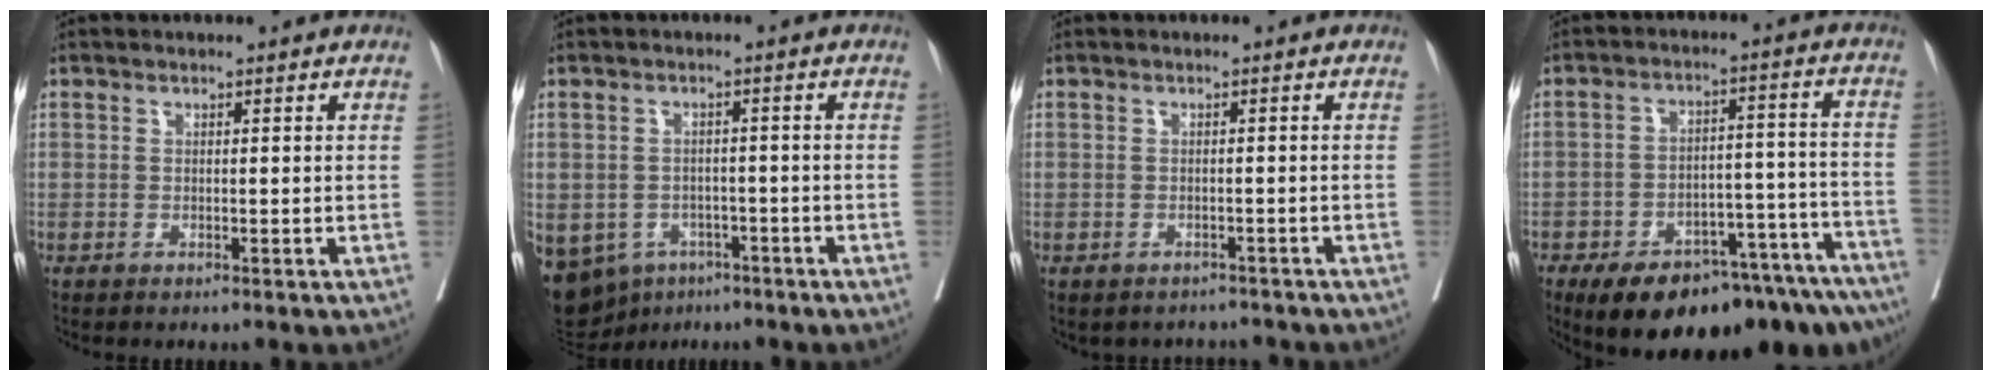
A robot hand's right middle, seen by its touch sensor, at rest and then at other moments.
{"total": 18.2, "force": [-8.4, 14.4, 7.2], "torque": [-0.227, -0.003, -0.108]}
{"total": 2.9, "force": [-2.6, 1.3, -0.2], "torque": [0.008, 0.008, -0.034]}
{"total": 21.1, "force": [-16.1, 6.2, 12.0], "torque": [-0.112, 0.023, -0.223]}